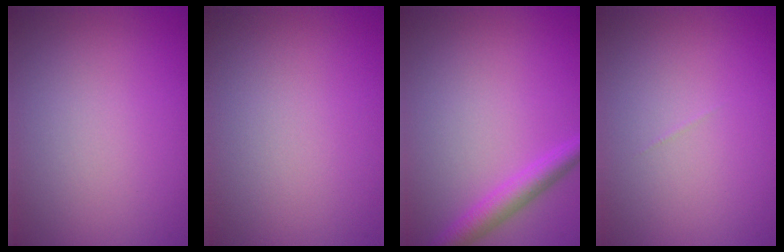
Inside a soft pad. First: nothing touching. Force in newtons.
{"total": 0.0}
{"total": 2.8, "press": 2.8, "slide": 0.1}
{"total": 0.0}